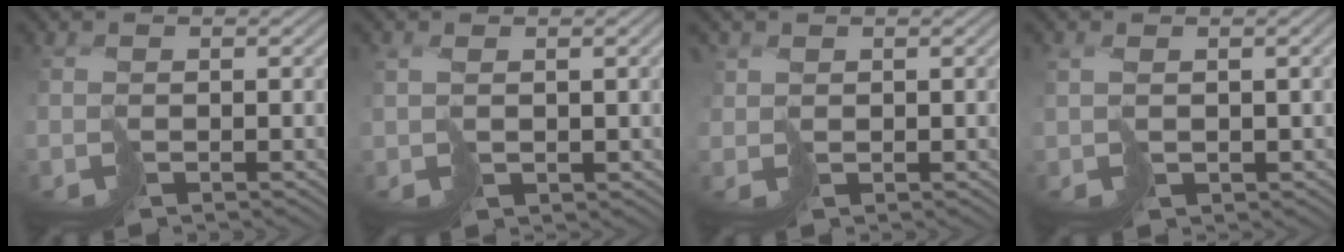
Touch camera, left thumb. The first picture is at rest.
{"total": 2.2, "force": [1.0, 0.9, 1.7], "torque": [-0.040, 0.003, 0.027]}
{"total": 1.8, "force": [1.1, 1.4, 0.4], "torque": [-0.023, -0.001, 0.016]}
{"total": 2.4, "force": [0.7, 1.3, 2.0], "torque": [-0.043, -0.001, 0.021]}